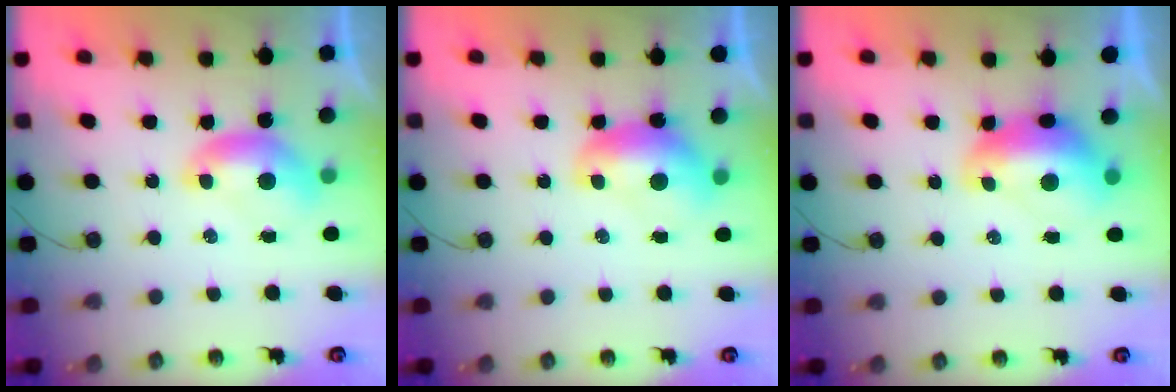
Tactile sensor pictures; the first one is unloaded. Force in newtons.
{"total": 1.0, "press": 1.0, "slide": 0.4}
{"total": 2.8, "press": 2.7, "slide": 0.7}